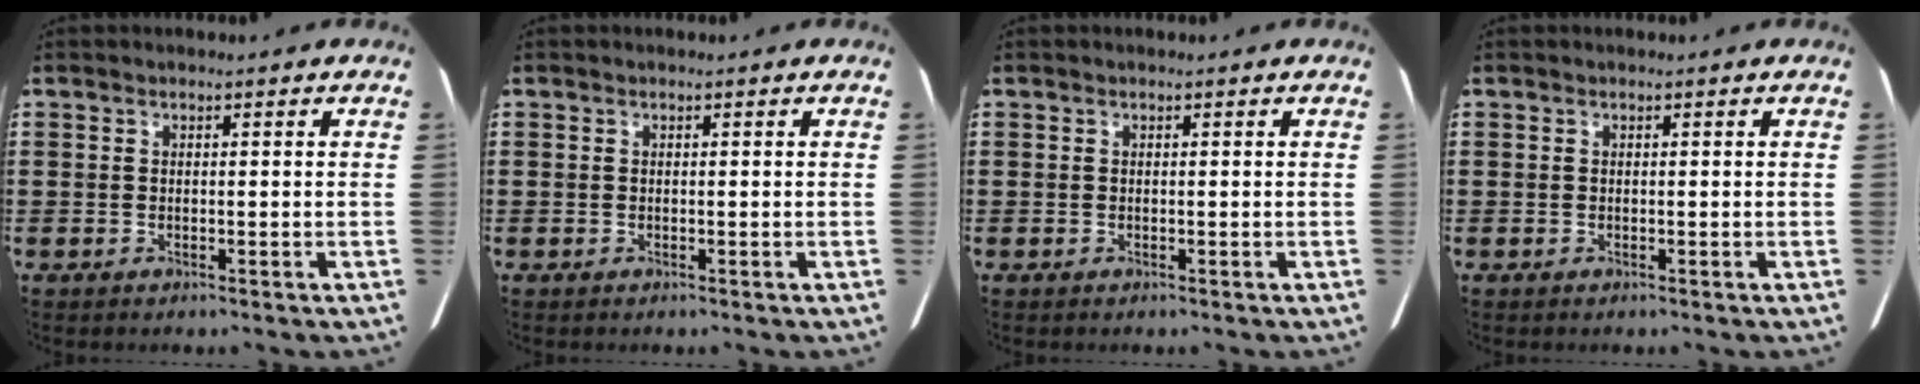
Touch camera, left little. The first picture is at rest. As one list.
[{"total": 0.0}, {"total": 0.0}, {"total": 0.0}]